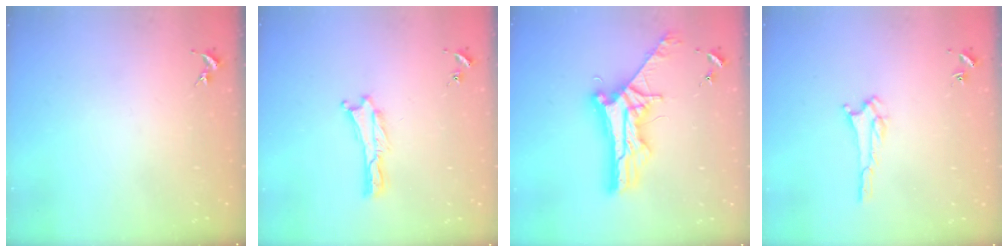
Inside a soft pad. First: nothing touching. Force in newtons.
{"total": 0.0}
{"total": 9.0, "press": 8.9, "slide": 0.9}
{"total": 2.1, "press": 2.1, "slide": 0.2}